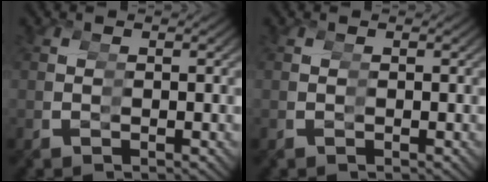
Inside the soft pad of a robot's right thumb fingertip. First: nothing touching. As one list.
[{"total": 0.0}]